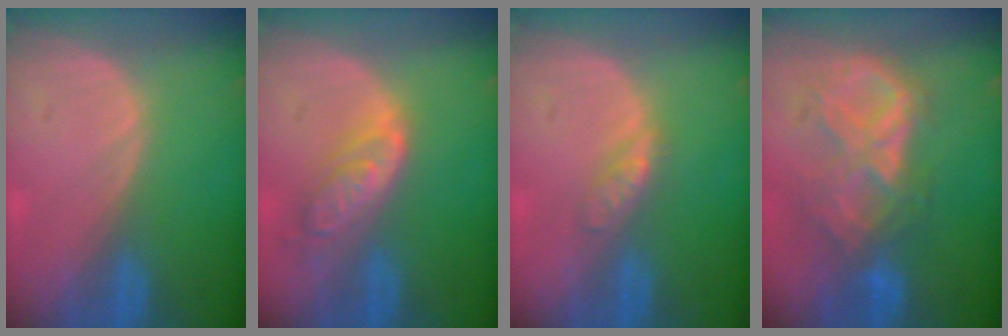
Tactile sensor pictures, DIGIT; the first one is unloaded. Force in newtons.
{"total": 6.2, "press": 5.6, "slide": 2.8}
{"total": 2.7, "press": 2.7, "slide": 0.3}
{"total": 9.3, "press": 8.0, "slide": 4.9}